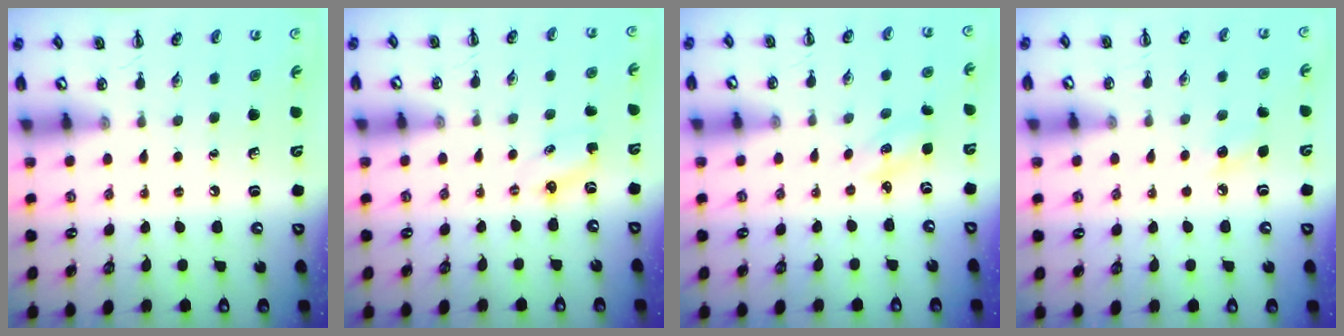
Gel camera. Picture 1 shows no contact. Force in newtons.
{"total": 2.8, "press": 2.7, "slide": 0.7}
{"total": 2.2, "press": 2.1, "slide": 0.6}
{"total": 4.3, "press": 4.2, "slide": 1.1}